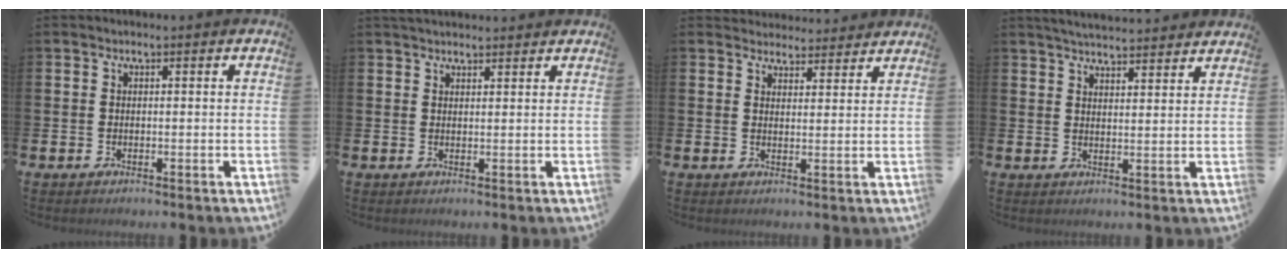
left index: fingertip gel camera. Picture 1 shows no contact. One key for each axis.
{"total": 2.2, "fx": 2.1, "fy": 0.5, "fz": 0.3, "tx": 0.001, "ty": -0.006, "tz": 0.037}
{"total": 3.7, "fx": 3.6, "fy": 0.9, "fz": -0.2, "tx": 0.006, "ty": -0.024, "tz": 0.064}
{"total": 4.4, "fx": 4.4, "fy": 0.0, "fz": 0.3, "tx": -0.013, "ty": -0.028, "tz": 0.079}